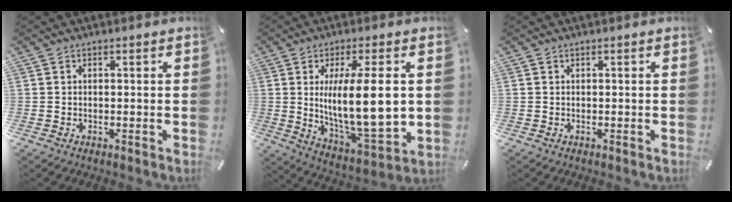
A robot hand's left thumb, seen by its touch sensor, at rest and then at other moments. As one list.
[{"total": 18.1, "force": [2.3, 5.3, 17.2], "torque": [-0.304, -0.026, 0.026]}, {"total": 0.0}]